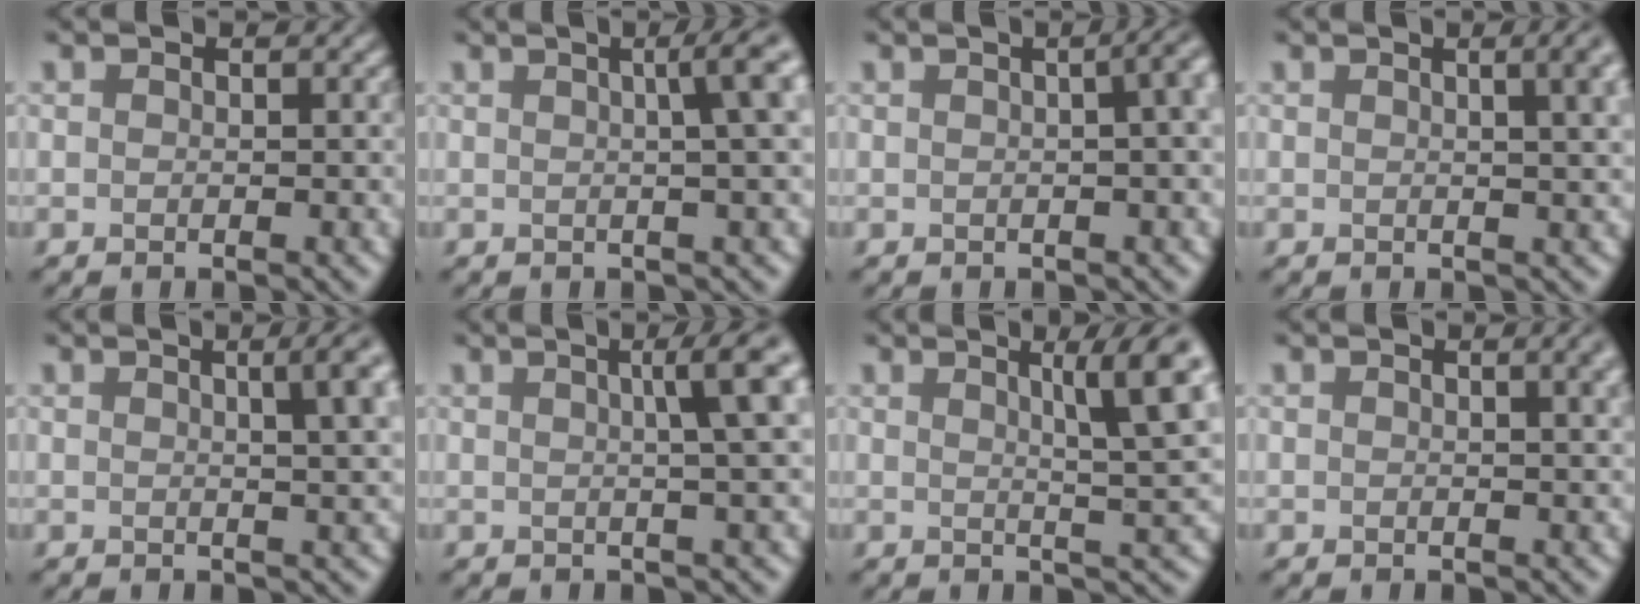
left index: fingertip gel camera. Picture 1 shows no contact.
{"total": 6.6, "force": [1.4, 2.1, 6.1], "torque": [-0.037, 0.033, 0.002]}
{"total": 12.0, "force": [2.9, 6.8, 9.4], "torque": [-0.006, 0.067, -0.015]}
{"total": 7.3, "force": [2.3, 3.5, 6.0], "torque": [-0.017, 0.044, -0.003]}
{"total": 6.9, "force": [2.0, 2.7, 6.1], "torque": [-0.026, 0.030, 0.010]}
{"total": 6.2, "force": [1.5, 1.2, 5.9], "torque": [-0.056, 0.020, 0.020]}
{"total": 7.7, "force": [2.6, 1.5, 7.1], "torque": [-0.075, 0.013, 0.039]}
{"total": 3.6, "force": [1.4, 1.4, 3.0], "torque": [-0.018, 0.009, 0.014]}